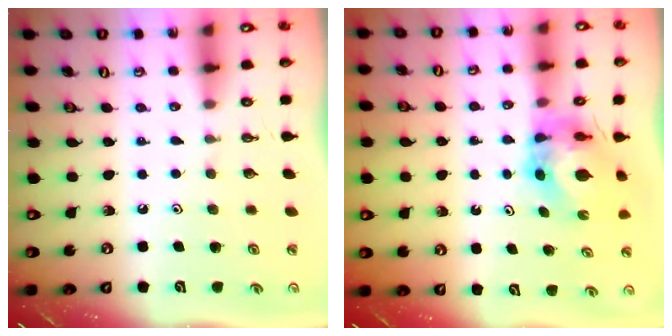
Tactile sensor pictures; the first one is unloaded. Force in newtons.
{"total": 6.6, "press": 6.6, "slide": 0.7}